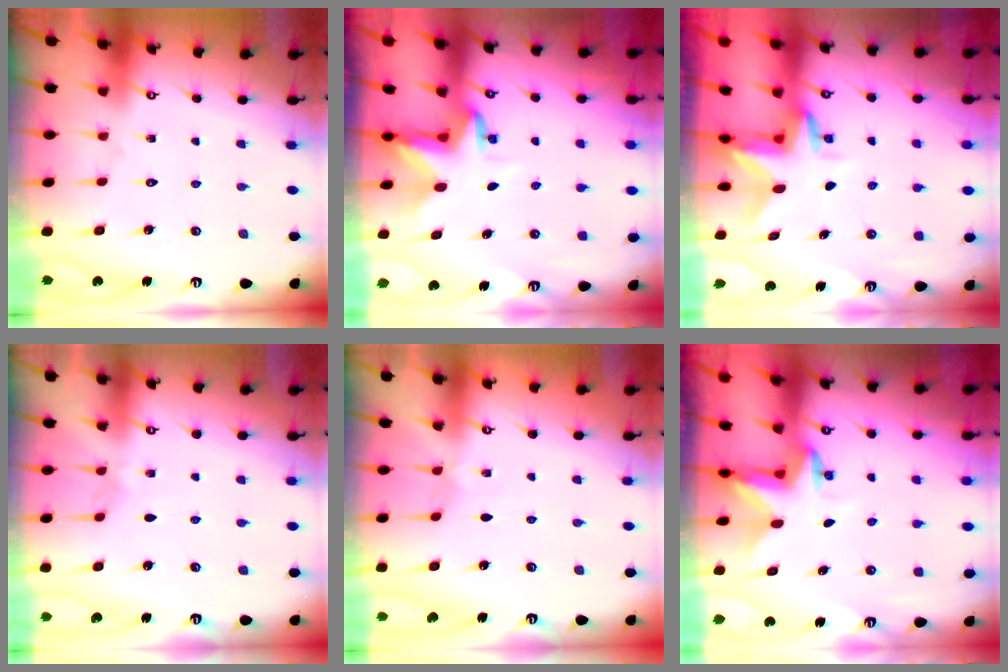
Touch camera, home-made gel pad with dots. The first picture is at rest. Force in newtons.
{"total": 3.3, "press": 3.3, "slide": 0.1}
{"total": 2.9, "press": 2.9, "slide": 0.3}
{"total": 2.3, "press": 2.2, "slide": 0.5}
{"total": 2.3, "press": 2.3, "slide": 0.4}
{"total": 2.4, "press": 2.4, "slide": 0.4}